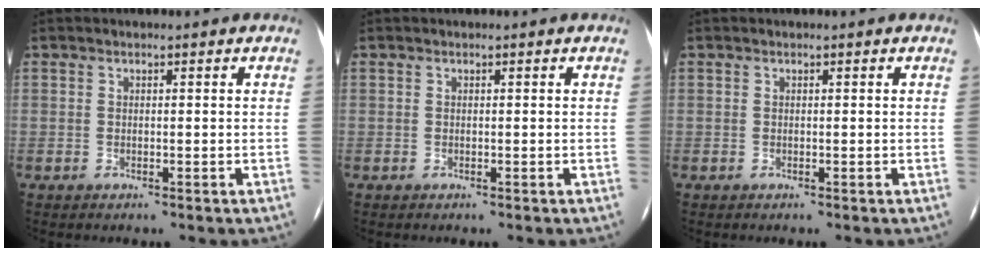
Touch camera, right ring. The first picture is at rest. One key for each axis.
{"total": 0.0}
{"total": 0.0}